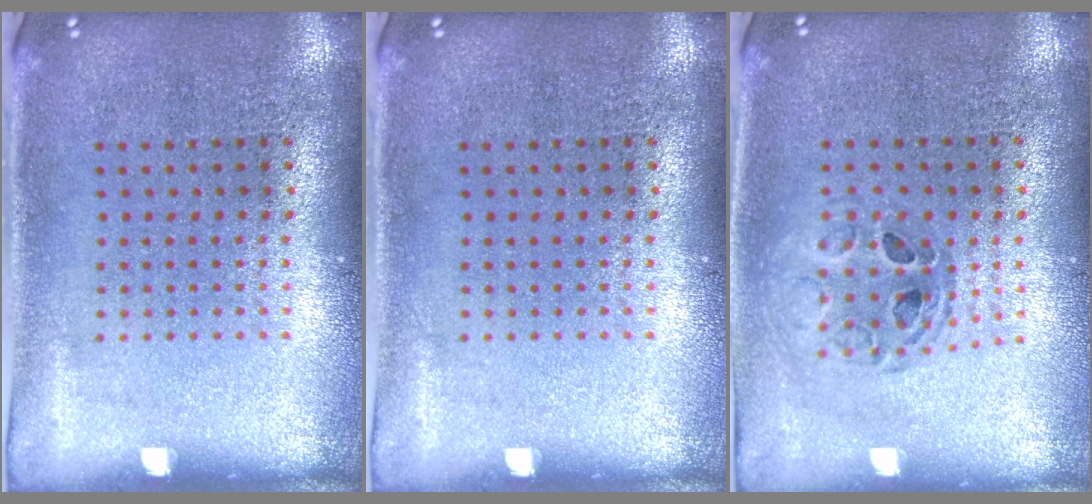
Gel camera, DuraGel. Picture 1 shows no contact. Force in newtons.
{"total": 0.0}
{"total": 0.8, "press": 0.8, "slide": 0.2}